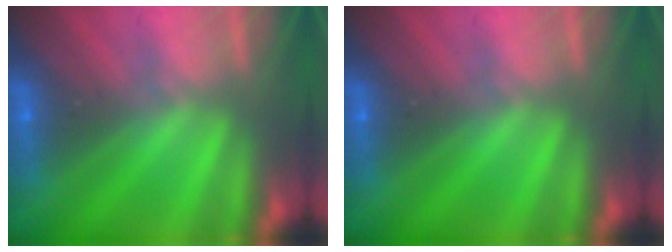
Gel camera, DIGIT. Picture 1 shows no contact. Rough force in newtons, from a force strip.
{"total": 0.0}